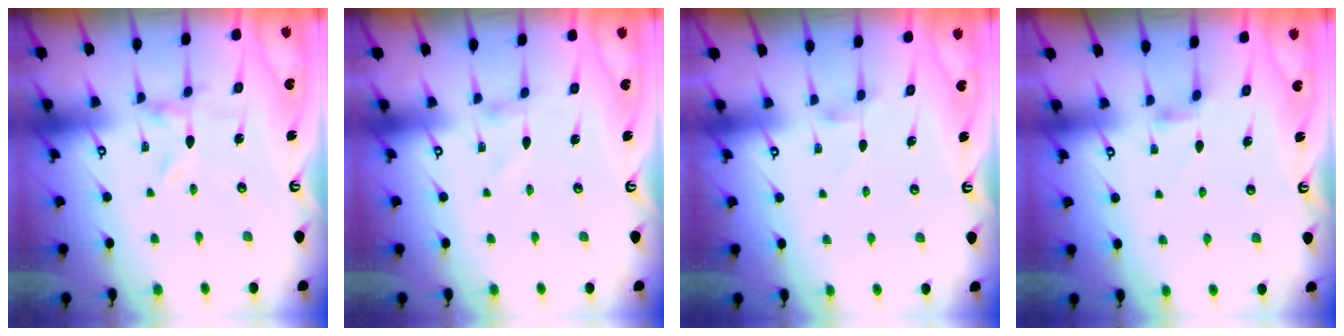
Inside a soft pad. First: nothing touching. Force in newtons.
{"total": 0.9, "press": 0.9, "slide": 0.1}
{"total": 2.7, "press": 2.7, "slide": 0.3}
{"total": 2.9, "press": 2.9, "slide": 0.5}